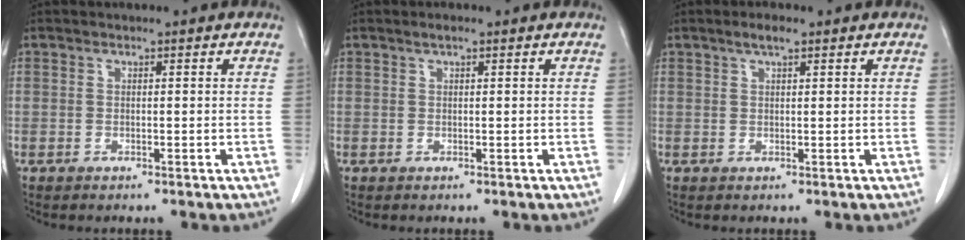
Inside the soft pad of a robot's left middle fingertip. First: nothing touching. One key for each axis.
{"total": 0.8, "fx": 0.6, "fy": 0.1, "fz": 0.6, "tx": -0.013, "ty": 0.004, "tz": 0.010}
{"total": 2.0, "fx": 1.4, "fy": 0.4, "fz": 1.5, "tx": -0.031, "ty": 0.006, "tz": 0.024}